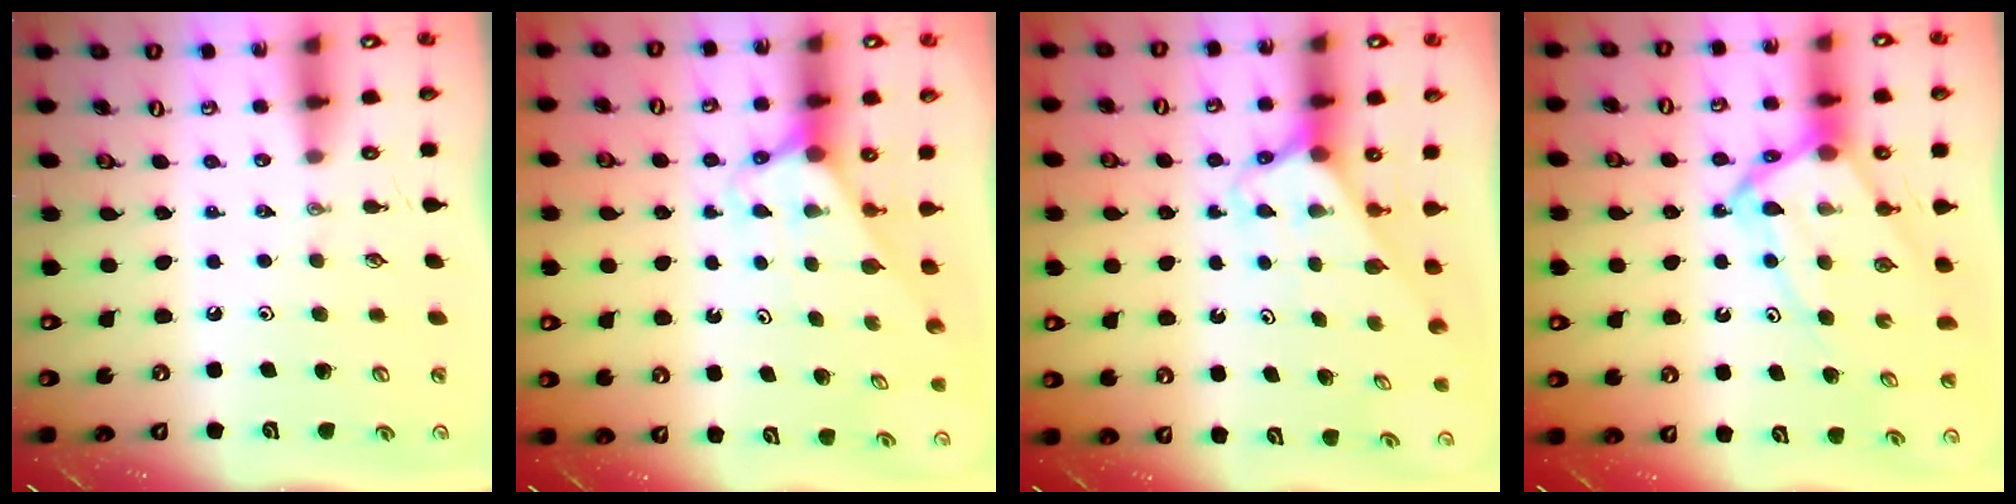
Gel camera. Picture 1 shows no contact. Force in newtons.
{"total": 2.5, "press": 2.4, "slide": 0.2}
{"total": 2.5, "press": 2.5, "slide": 0.2}
{"total": 10.6, "press": 10.5, "slide": 0.9}